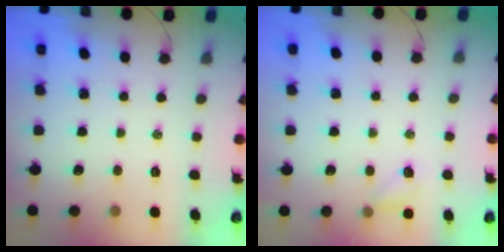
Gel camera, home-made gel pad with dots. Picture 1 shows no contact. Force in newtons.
{"total": 4.4, "press": 4.2, "slide": 1.2}